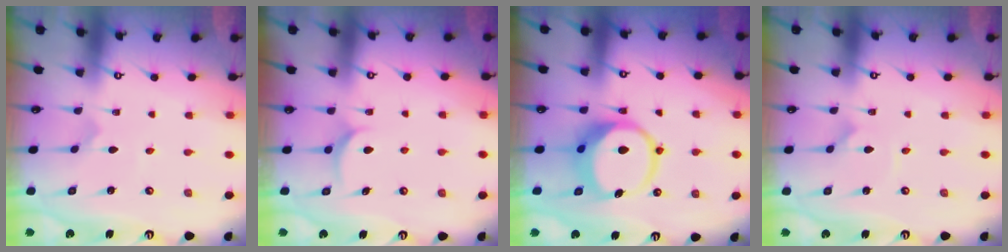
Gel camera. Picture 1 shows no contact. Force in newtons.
{"total": 6.7, "press": 6.7, "slide": 0.2}
{"total": 11.3, "press": 11.2, "slide": 1.4}
{"total": 1.5, "press": 1.5, "slide": 0.1}